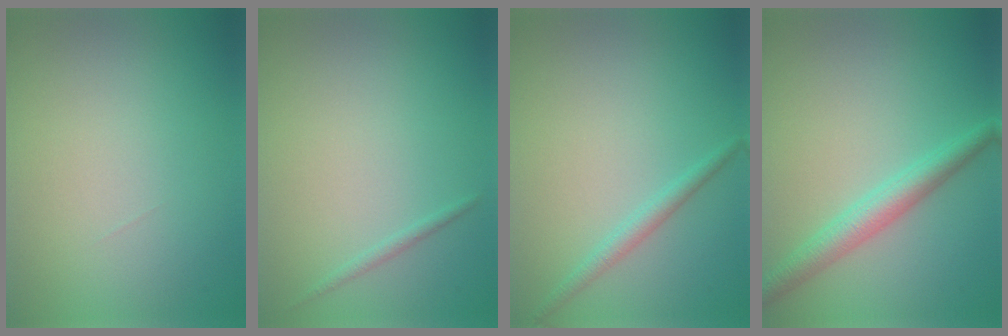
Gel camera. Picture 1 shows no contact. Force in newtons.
{"total": 0.7, "press": 0.7, "slide": 0.0}
{"total": 1.5, "press": 1.5, "slide": 0.1}
{"total": 3.4, "press": 3.4, "slide": 0.0}